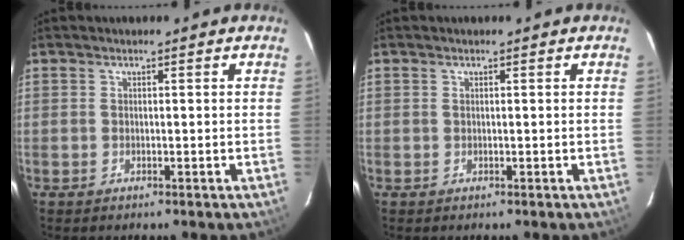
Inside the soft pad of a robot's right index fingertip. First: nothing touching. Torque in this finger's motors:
{"motor_torque": [-0.04, -0.03, 0.13, 0.01]}